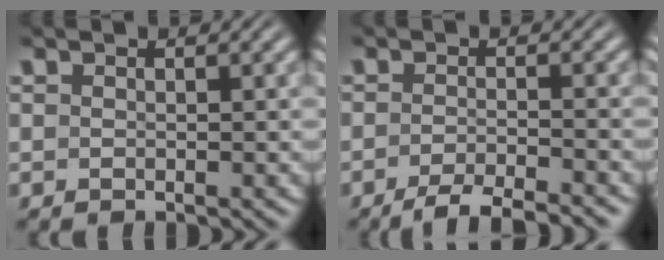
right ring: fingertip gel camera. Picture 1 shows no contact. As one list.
[{"total": 4.0, "force": [-3.6, 0.3, 1.7], "torque": [-0.030, -0.006, -0.057]}]